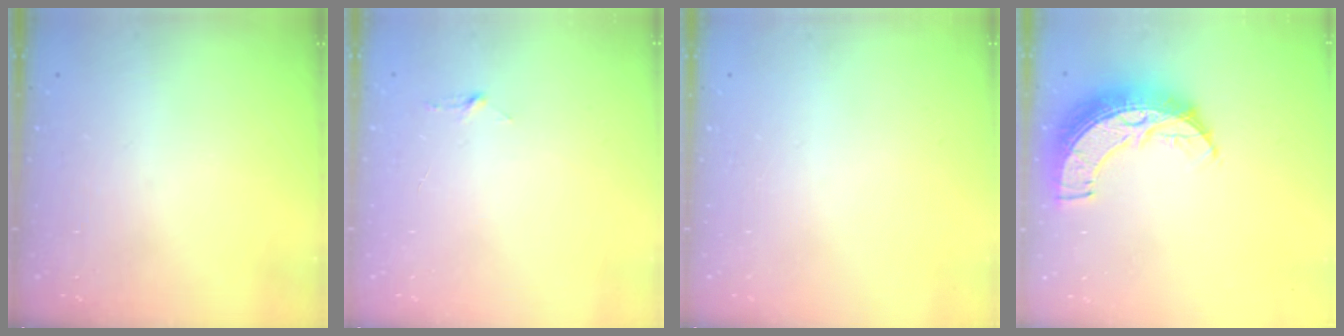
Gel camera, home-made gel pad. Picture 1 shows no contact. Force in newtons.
{"total": 2.9, "press": 2.9, "slide": 0.3}
{"total": 0.0}
{"total": 12.3, "press": 12.3, "slide": 0.9}